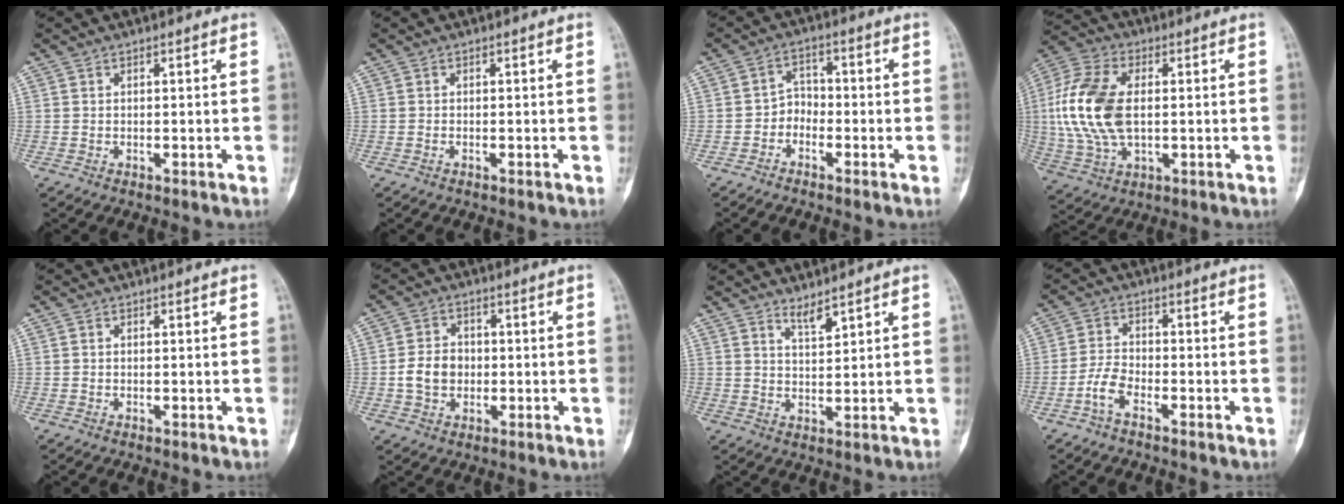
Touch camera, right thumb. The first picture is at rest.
{"total": 0.0}
{"total": 2.1, "force": [-1.0, 1.6, 0.8], "torque": [0.005, 0.014, -0.027]}
{"total": 16.3, "force": [0.8, 9.5, 13.2], "torque": [-0.287, 0.009, 0.016]}
{"total": 0.0}
{"total": 6.3, "force": [-0.8, 5.1, 3.7], "torque": [-0.054, 0.013, -0.019]}
{"total": 2.7, "force": [2.4, 0.4, 1.4], "torque": [-0.020, -0.026, 0.047]}
{"total": 4.5, "force": [-2.8, 2.0, 2.9], "torque": [-0.061, 0.023, -0.058]}